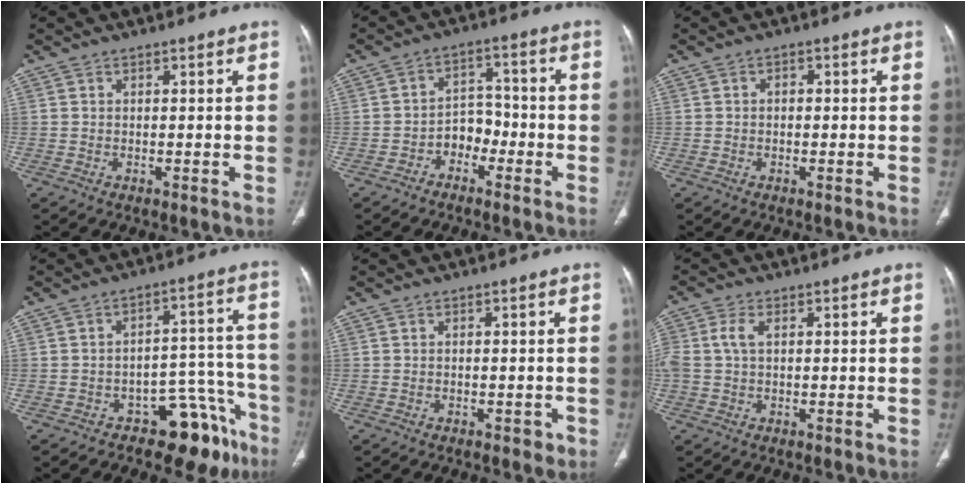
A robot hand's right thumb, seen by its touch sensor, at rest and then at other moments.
{"total": 5.4, "force": [-2.7, 4.0, 2.4], "torque": [-0.008, 0.039, -0.053]}
{"total": 1.2, "force": [0.0, 0.9, 0.8], "torque": [-0.009, 0.007, -0.004]}
{"total": 11.8, "force": [-8.3, 6.3, 5.6], "torque": [-0.009, 0.106, -0.116]}
{"total": 1.3, "force": [-0.7, 0.8, 0.7], "torque": [-0.008, 0.002, -0.009]}
{"total": 3.9, "force": [0.6, 2.2, 3.2], "torque": [-0.098, 0.012, 0.009]}